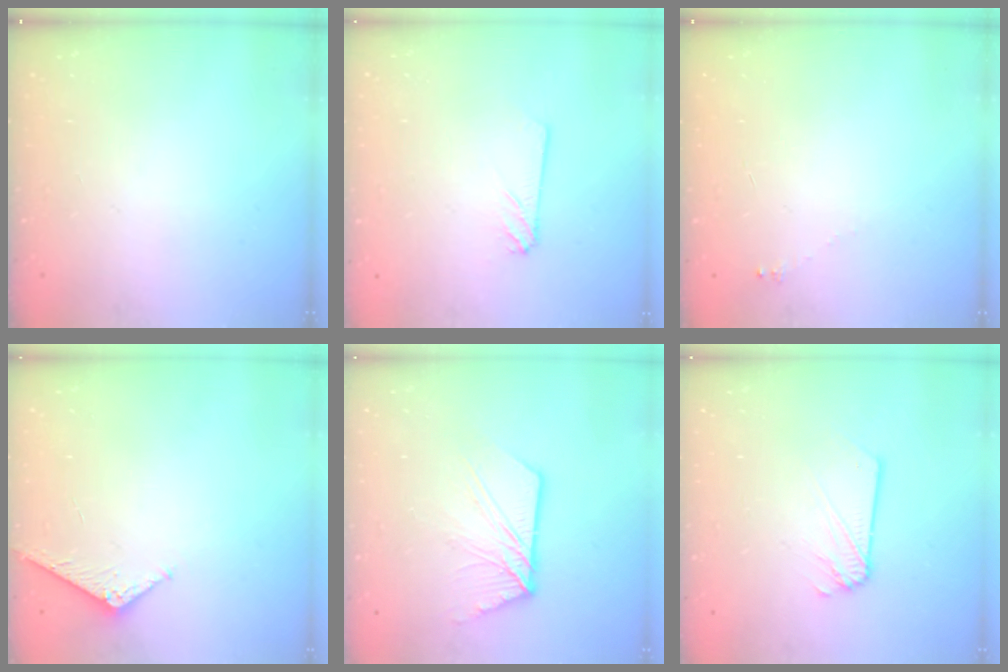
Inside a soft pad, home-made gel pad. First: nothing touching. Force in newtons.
{"total": 2.4, "press": 2.4, "slide": 0.3}
{"total": 1.7, "press": 1.6, "slide": 0.2}
{"total": 4.5, "press": 4.5, "slide": 0.5}
{"total": 11.5, "press": 11.4, "slide": 1.0}
{"total": 2.1, "press": 2.1, "slide": 0.3}